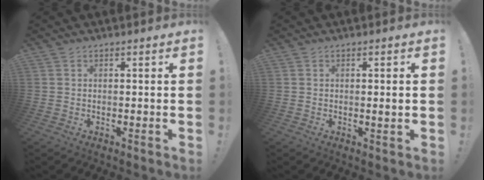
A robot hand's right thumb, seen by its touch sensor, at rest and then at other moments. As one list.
[{"total": 2.3, "force": [0.2, 0.1, 2.2], "torque": [-0.036, -0.003, 0.002]}]